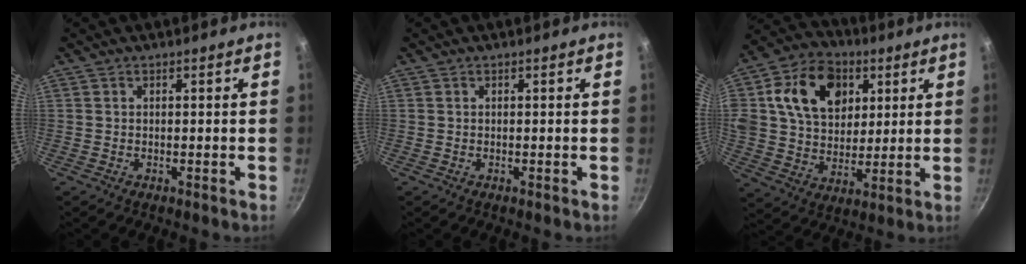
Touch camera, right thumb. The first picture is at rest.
{"total": 0.0}
{"total": 20.0, "force": [6.6, 14.9, 11.6], "torque": [-0.181, 0.007, 0.108]}